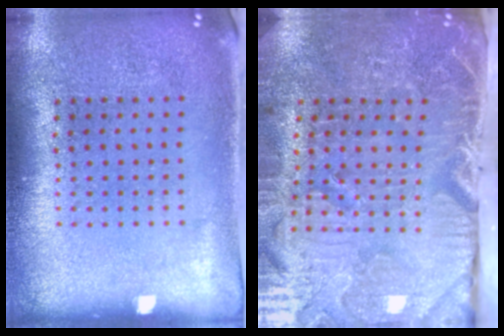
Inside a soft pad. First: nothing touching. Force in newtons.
{"total": 4.1, "press": 4.0, "slide": 1.0}